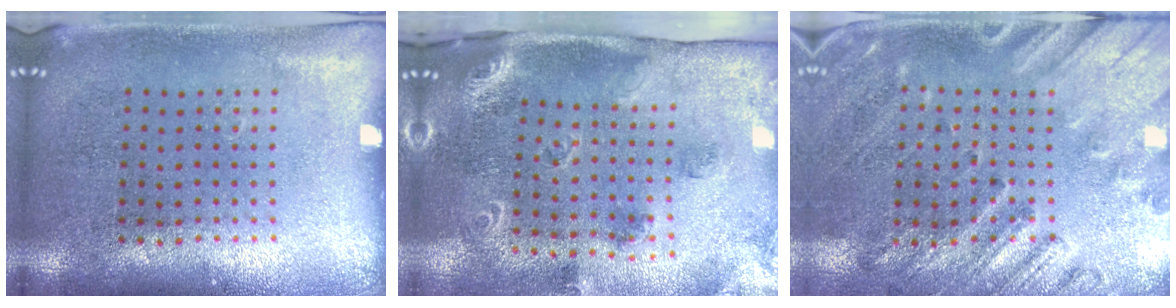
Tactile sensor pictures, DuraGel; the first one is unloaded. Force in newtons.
{"total": 1.9, "press": 1.8, "slide": 0.6}
{"total": 2.5, "press": 2.0, "slide": 1.5}